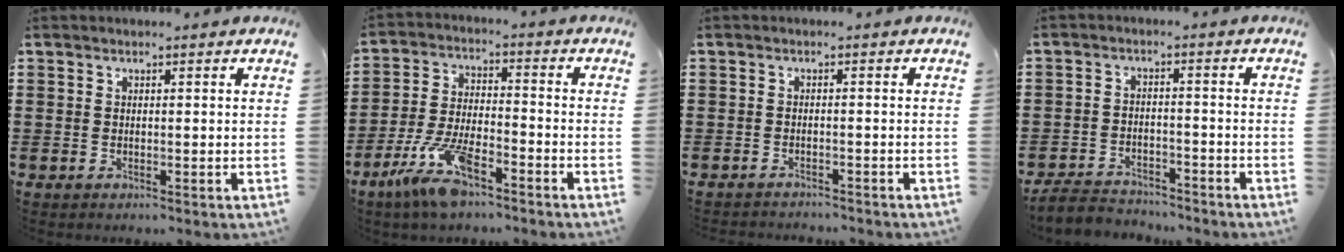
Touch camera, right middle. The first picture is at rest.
{"total": 9.4, "force": [-6.2, 2.7, 6.5], "torque": [-0.149, -0.004, -0.121]}
{"total": 1.4, "force": [-1.4, 0.1, -0.1], "torque": [-0.002, 0.003, -0.032]}
{"total": 4.1, "force": [-4.0, 1.2, 0.2], "torque": [-0.014, 0.005, -0.086]}